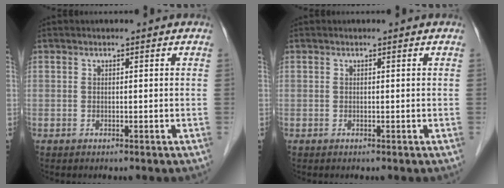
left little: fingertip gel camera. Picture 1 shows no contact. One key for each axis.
{"total": 0.0}